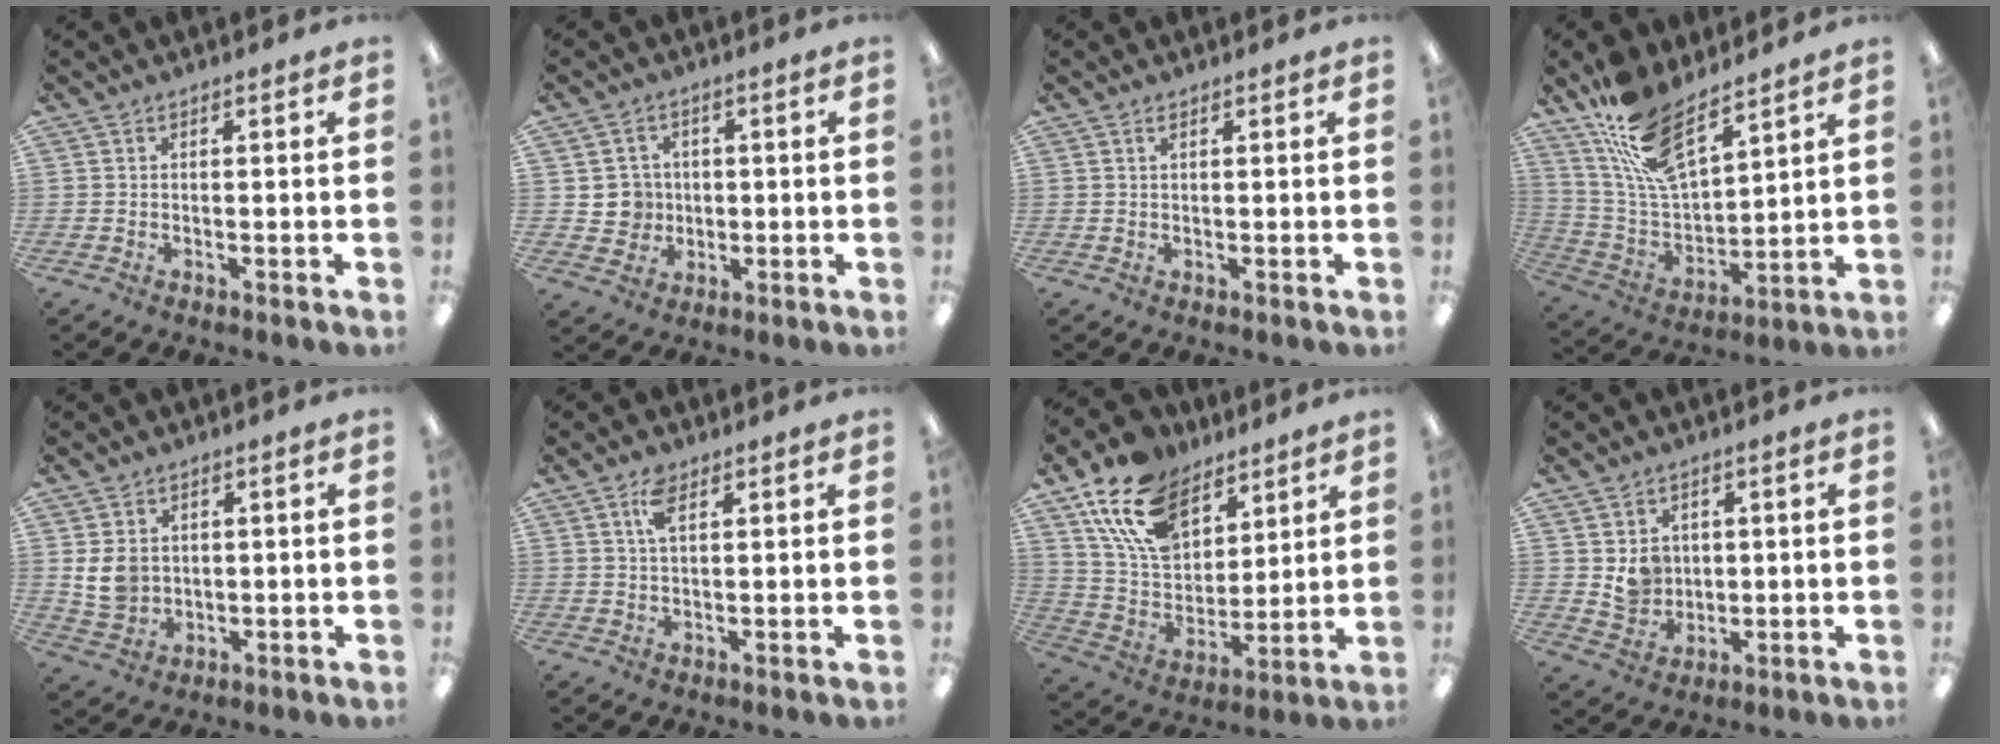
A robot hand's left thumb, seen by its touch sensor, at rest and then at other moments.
{"total": 5.4, "force": [0.6, 5.4, 0.5], "torque": [-0.003, 0.004, 0.012]}
{"total": 1.0, "force": [0.6, 0.4, 0.7], "torque": [-0.016, 0.003, 0.010]}
{"total": 15.9, "force": [11.3, 6.2, 9.3], "torque": [-0.192, -0.052, 0.209]}
{"total": 6.1, "force": [1.2, 5.2, 3.0], "torque": [-0.062, 0.002, 0.022]}
{"total": 5.1, "force": [2.7, 2.3, 3.7], "torque": [-0.074, 0.003, 0.046]}
{"total": 18.5, "force": [11.5, 11.1, 9.5], "torque": [-0.179, -0.045, 0.217]}
{"total": 6.1, "force": [1.9, 5.5, 1.9], "torque": [-0.021, -0.002, 0.037]}